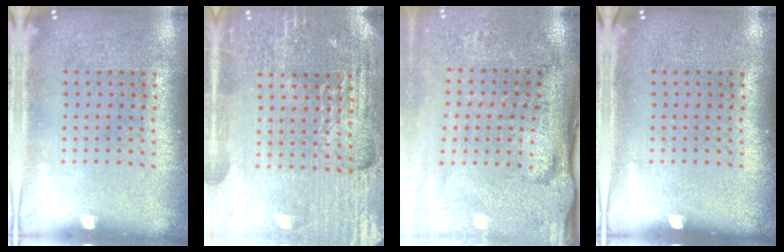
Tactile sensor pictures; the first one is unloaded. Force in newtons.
{"total": 4.9, "press": 4.6, "slide": 1.8}
{"total": 4.4, "press": 3.6, "slide": 2.6}
{"total": 0.0}